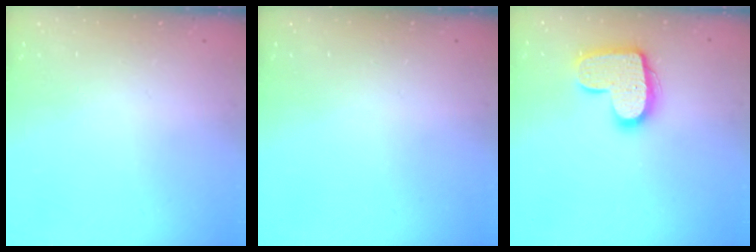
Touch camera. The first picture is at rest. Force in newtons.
{"total": 0.0}
{"total": 14.5, "press": 14.5, "slide": 0.8}